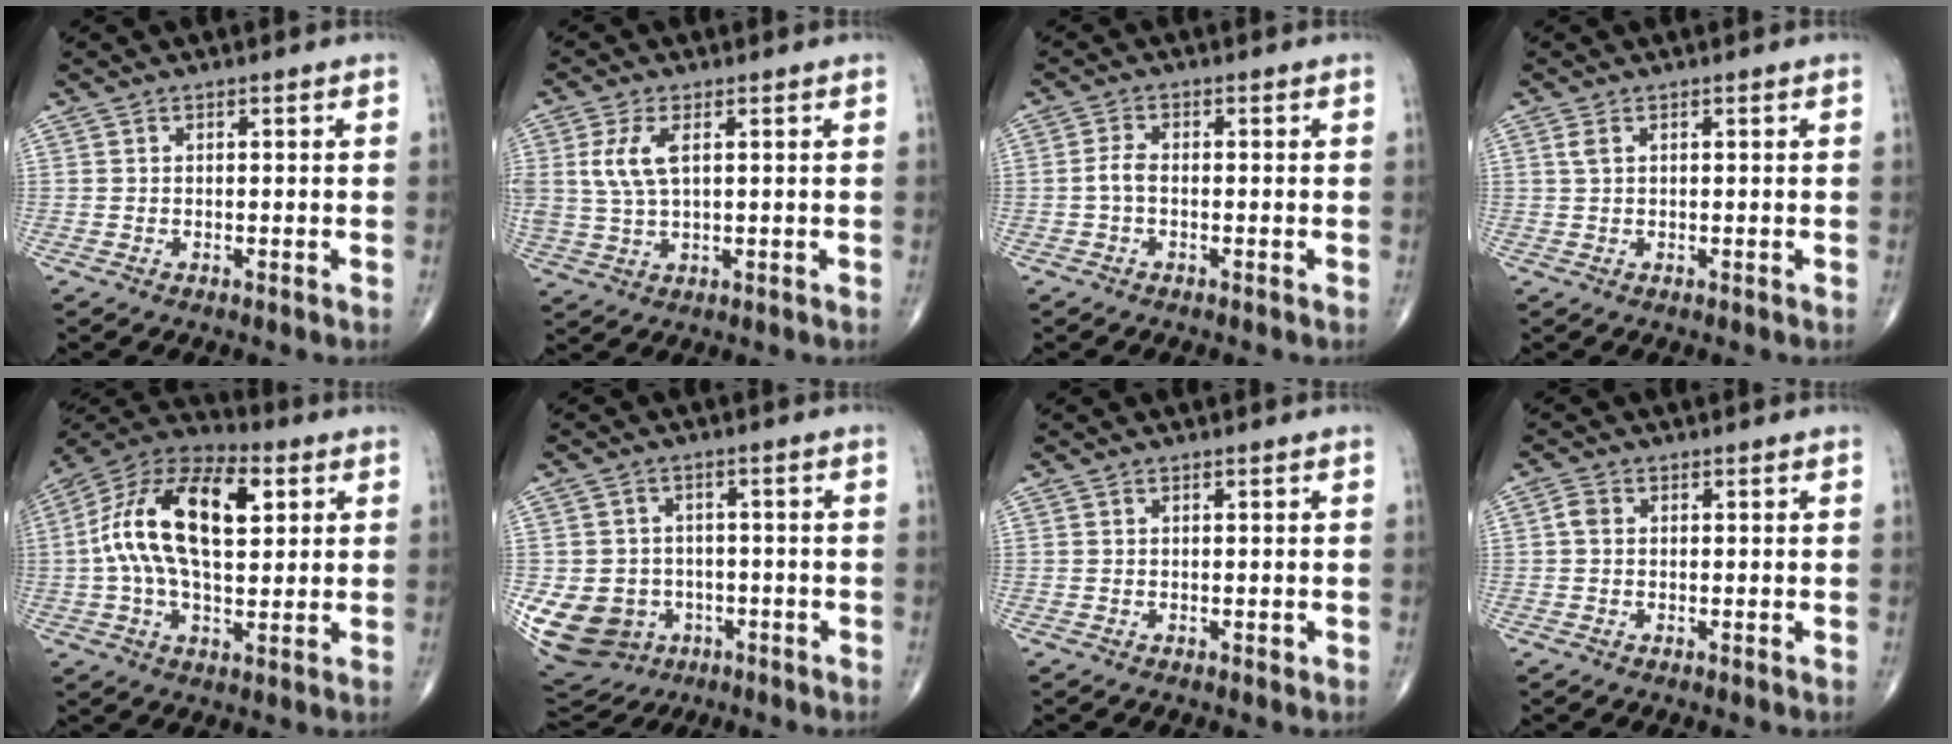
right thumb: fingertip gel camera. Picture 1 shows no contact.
{"total": 6.6, "force": [1.8, 3.0, 5.5], "torque": [-0.130, -0.002, 0.043]}
{"total": 2.3, "force": [-0.5, 1.2, 1.9], "torque": [-0.041, 0.004, -0.015]}
{"total": 1.3, "force": [0.5, 0.6, 1.0], "torque": [-0.030, 0.010, 0.015]}
{"total": 20.1, "force": [3.8, 10.5, 16.7], "torque": [-0.299, 0.019, 0.055]}
{"total": 15.8, "force": [-4.2, 13.6, 6.8], "torque": [-0.147, 0.019, -0.052]}
{"total": 0.0}
{"total": 1.9, "force": [0.1, 1.5, 1.2], "torque": [-0.022, 0.007, -0.001]}